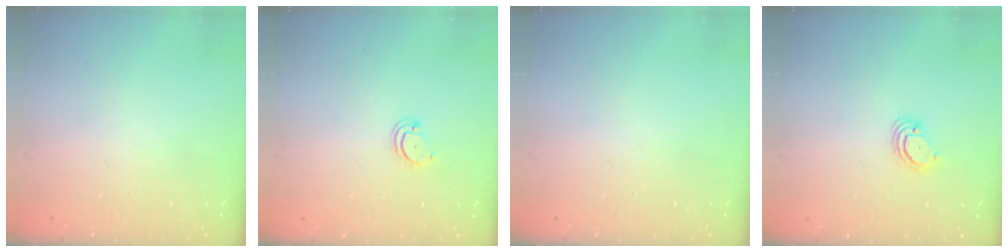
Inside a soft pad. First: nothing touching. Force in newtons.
{"total": 3.8, "press": 3.8, "slide": 0.3}
{"total": 0.0}
{"total": 3.1, "press": 3.1, "slide": 0.2}